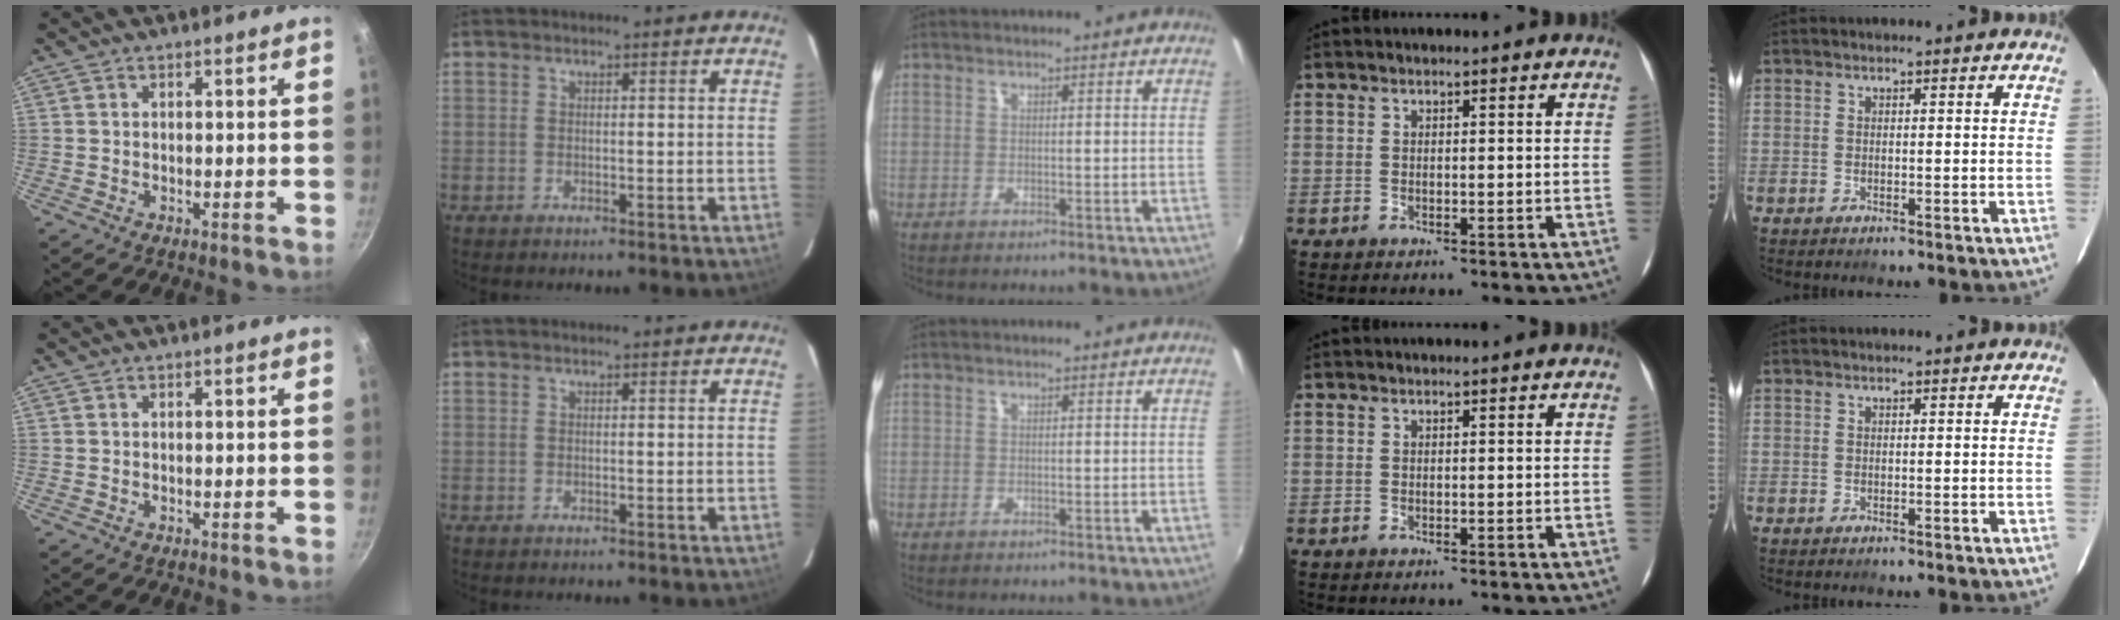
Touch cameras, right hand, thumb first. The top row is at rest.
{}